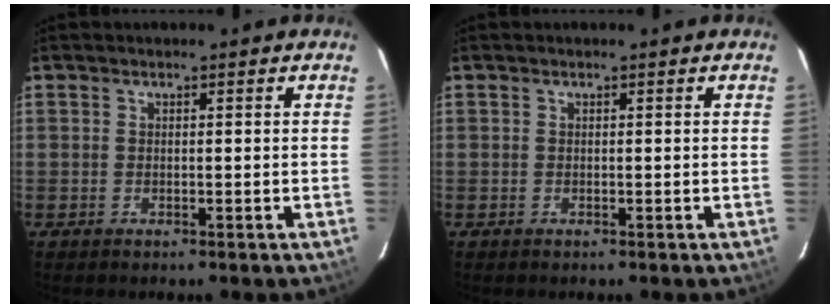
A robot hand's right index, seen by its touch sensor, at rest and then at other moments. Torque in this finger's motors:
{"motor_torque": [-0.07, 0.03, 0.02, 0.00]}